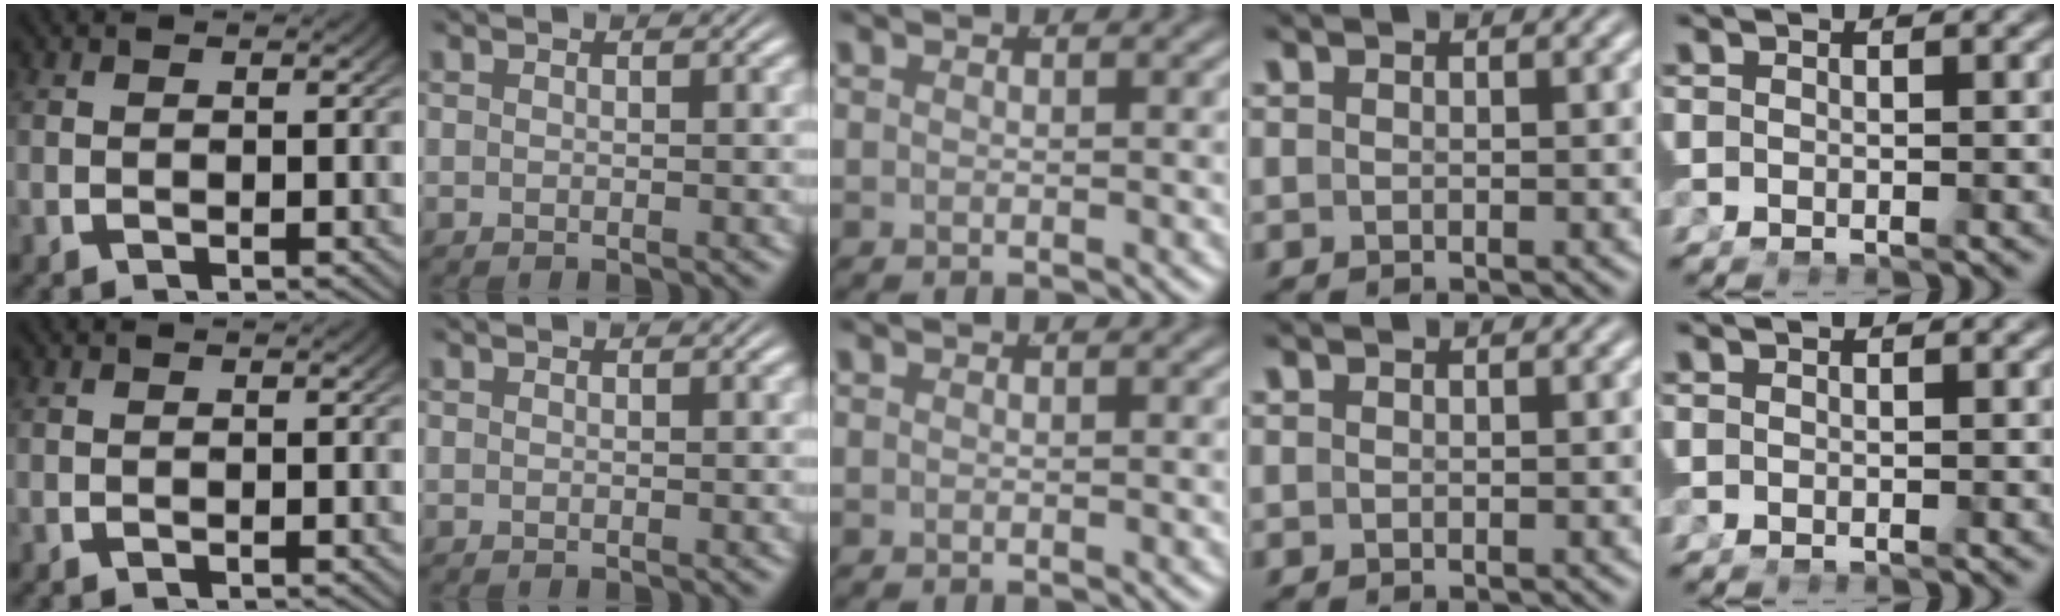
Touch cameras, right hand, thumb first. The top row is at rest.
{}